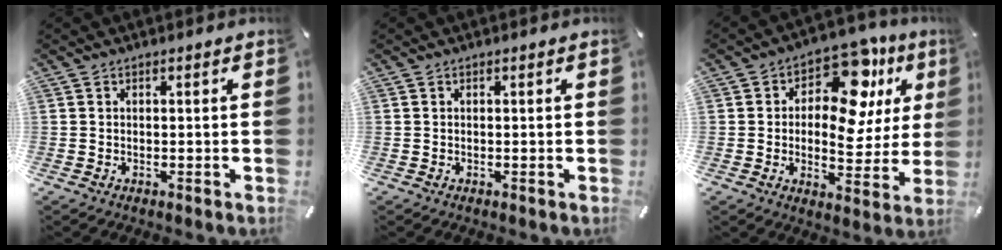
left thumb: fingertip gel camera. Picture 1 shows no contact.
{"total": 0.0}
{"total": 15.2, "force": [6.4, 8.9, 10.5], "torque": [-0.151, -0.043, 0.111]}